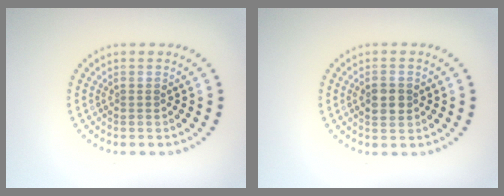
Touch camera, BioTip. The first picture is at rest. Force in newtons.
{"total": 2.7, "press": 2.7, "slide": 0.1}